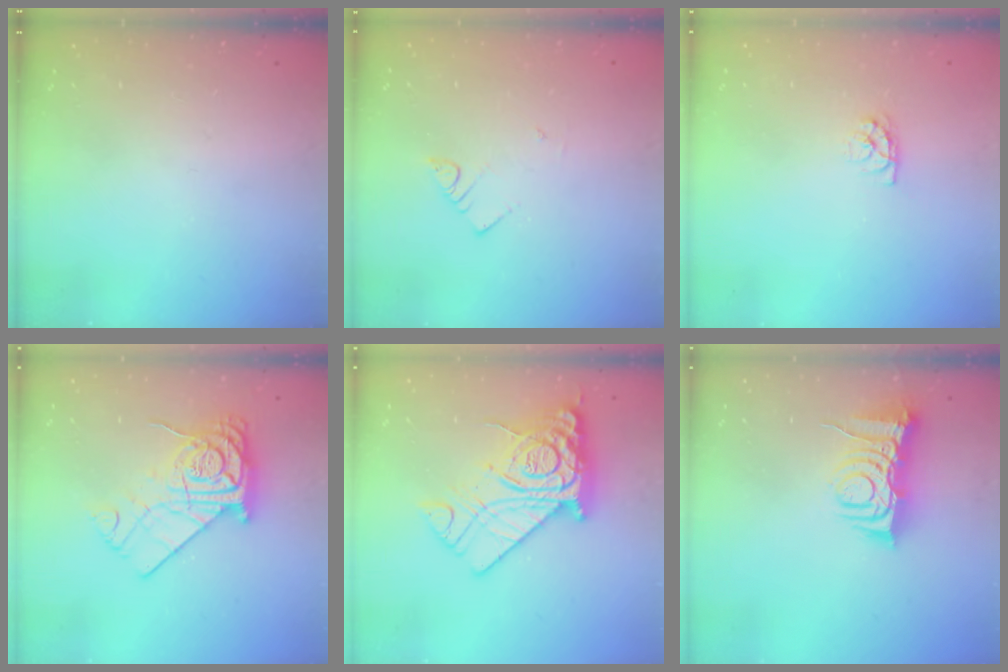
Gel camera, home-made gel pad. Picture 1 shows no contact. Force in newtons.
{"total": 3.2, "press": 3.2, "slide": 0.3}
{"total": 3.9, "press": 3.9, "slide": 0.3}
{"total": 18.7, "press": 18.7, "slide": 1.0}
{"total": 21.4, "press": 21.3, "slide": 2.0}
{"total": 8.9, "press": 8.9, "slide": 1.1}